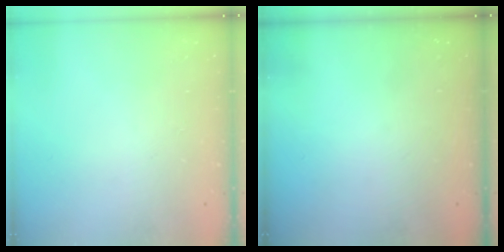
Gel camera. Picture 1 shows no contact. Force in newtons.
{"total": 0.0}